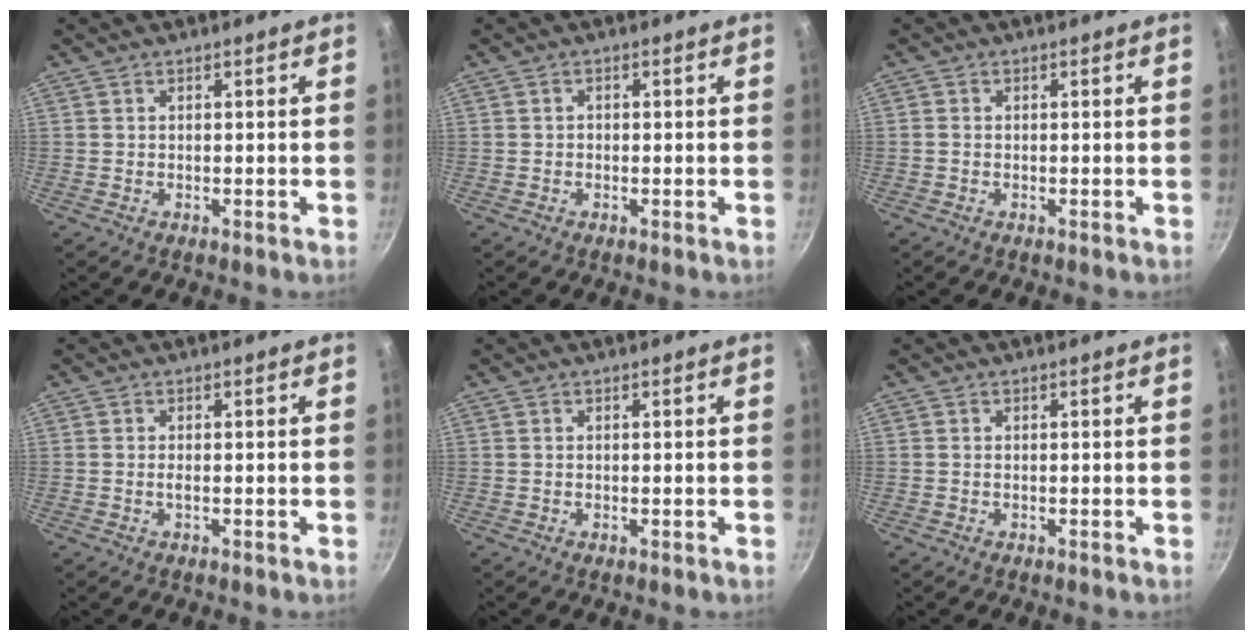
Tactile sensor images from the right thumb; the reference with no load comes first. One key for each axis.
{"total": 0.7, "fx": -0.2, "fy": 0.6, "fz": 0.3, "tx": -0.004, "ty": 0.003, "tz": -0.003}
{"total": 0.7, "fx": -0.2, "fy": 0.6, "fz": 0.4, "tx": -0.007, "ty": 0.003, "tz": -0.005}
{"total": 0.7, "fx": -0.2, "fy": 0.2, "fz": 0.7, "tx": -0.017, "ty": 0.001, "tz": -0.006}
{"total": 0.0}
{"total": 0.0}